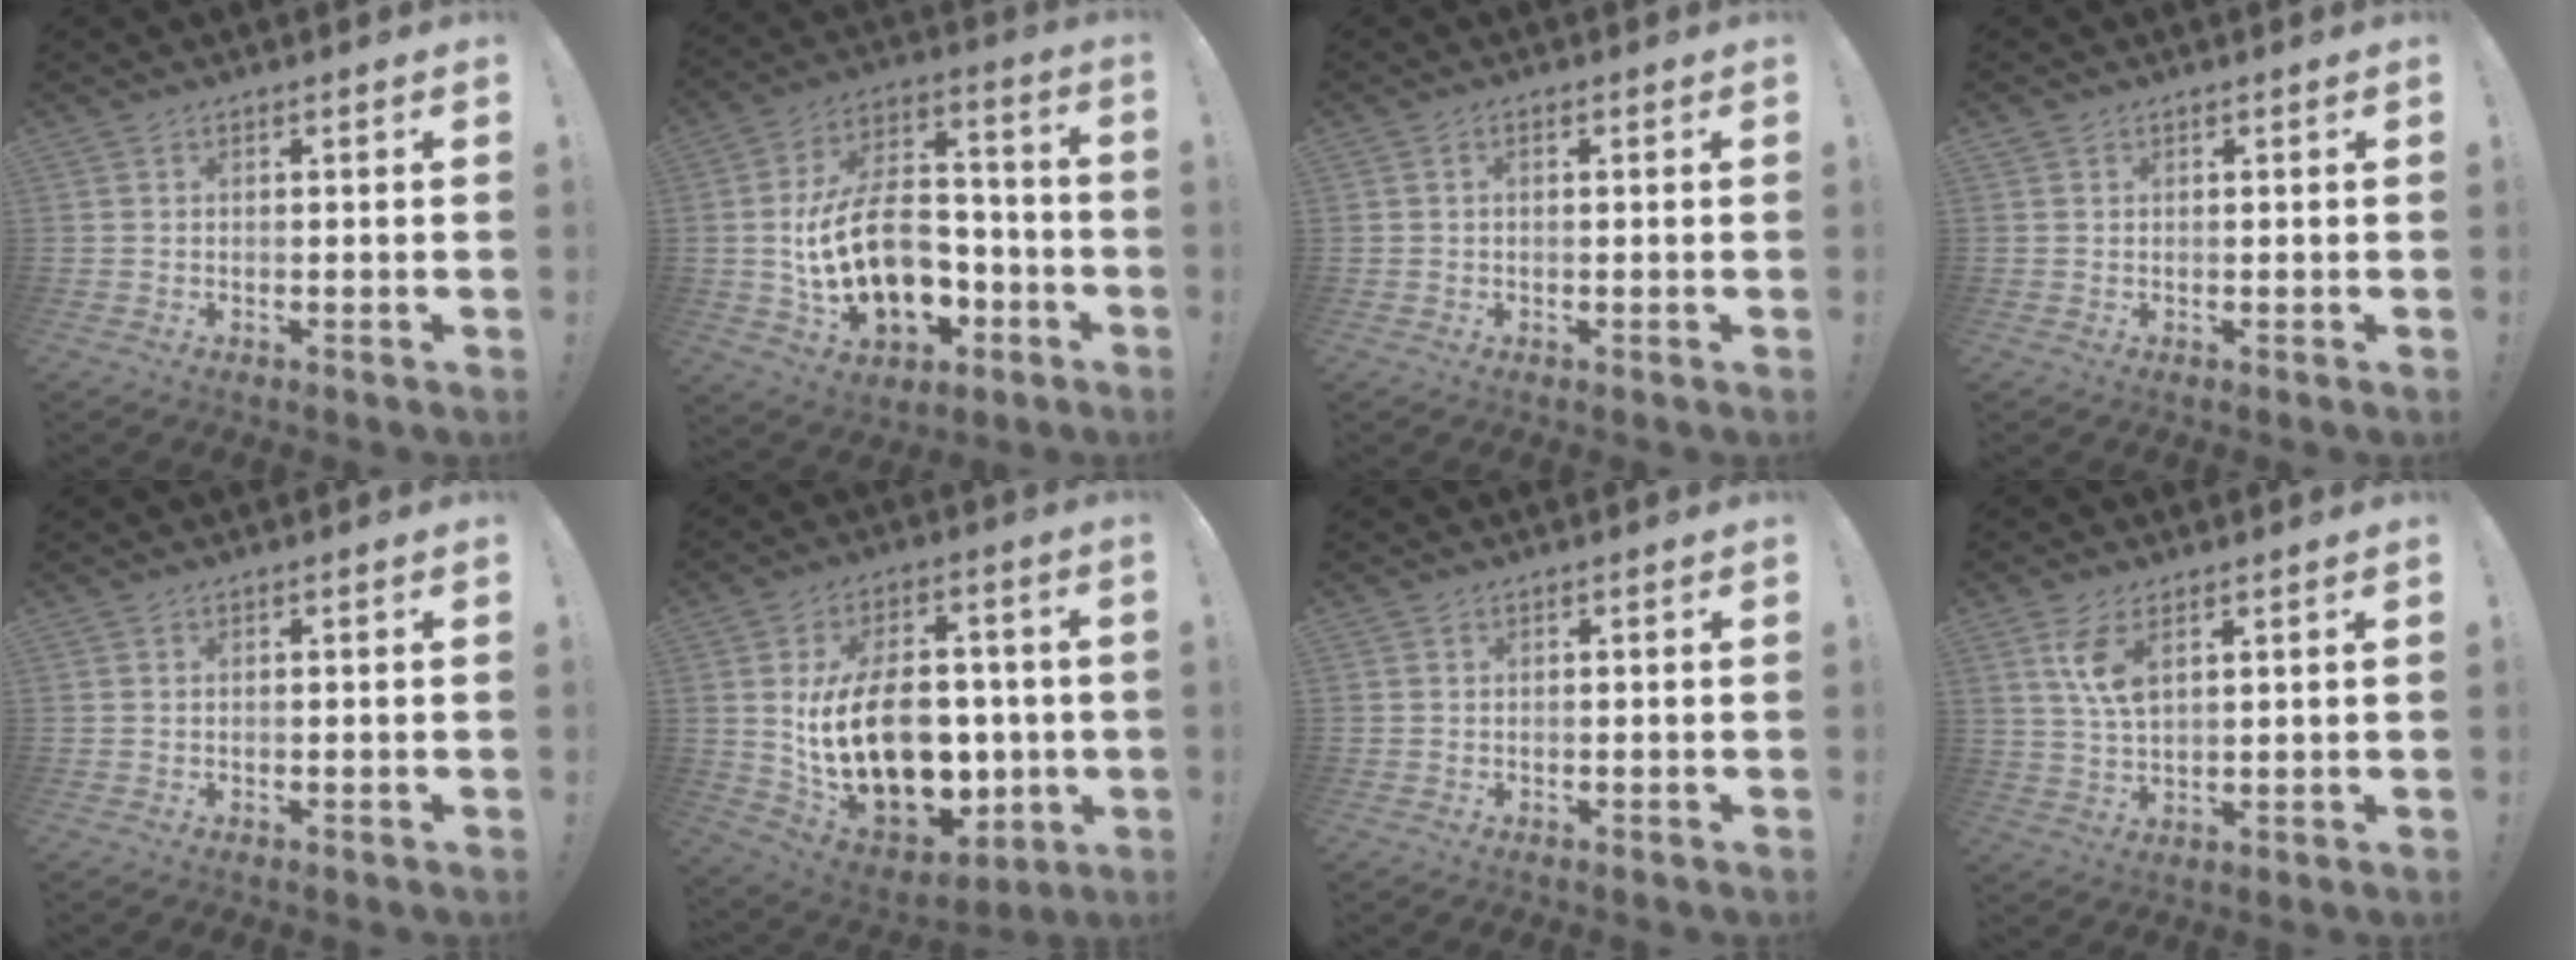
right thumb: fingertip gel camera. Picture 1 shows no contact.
{"total": 21.5, "force": [-4.0, 14.3, 15.5], "torque": [-0.273, 0.026, -0.056]}
{"total": 1.0, "force": [-0.3, 0.6, 0.7], "torque": [-0.014, 0.004, -0.005]}
{"total": 1.3, "force": [0.6, 1.1, 0.1], "torque": [0.006, -0.005, 0.009]}
{"total": 0.0}
{"total": 23.8, "force": [-0.7, 15.4, 18.1], "torque": [-0.321, -0.004, 0.008]}
{"total": 0.8, "force": [0.1, 0.7, 0.1], "torque": [-0.001, 0.000, 0.001]}
{"total": 7.6, "force": [3.2, 3.4, 5.9], "torque": [-0.113, -0.010, 0.056]}